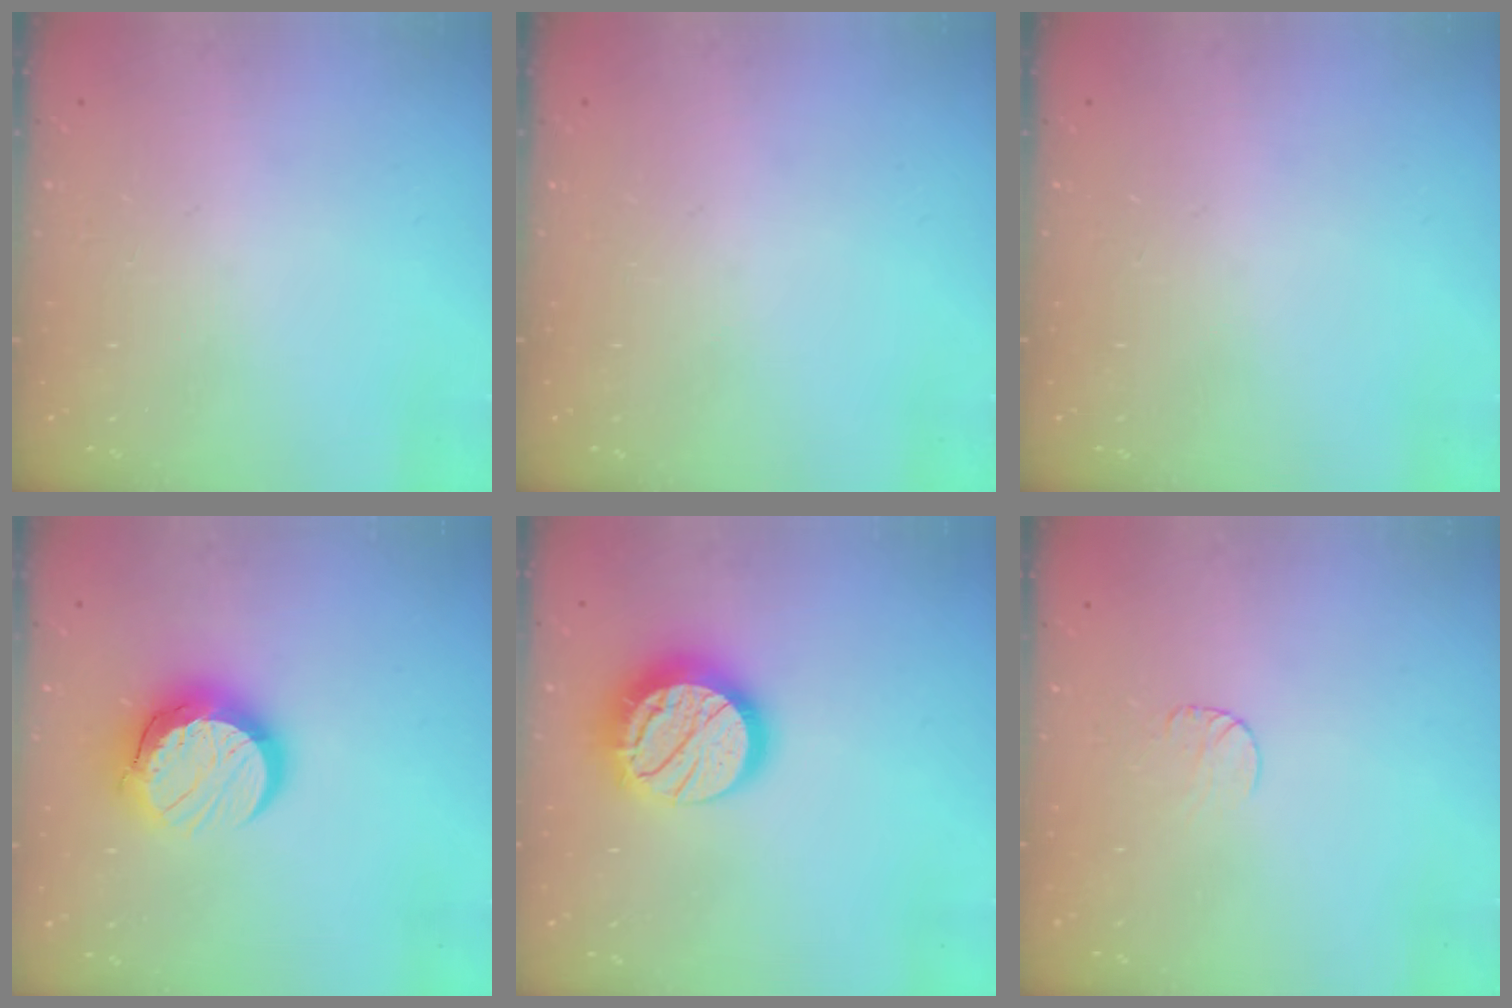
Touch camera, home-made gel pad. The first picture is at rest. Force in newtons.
{"total": 0.0}
{"total": 0.0}
{"total": 13.1, "press": 13.1, "slide": 1.2}
{"total": 17.9, "press": 17.9, "slide": 1.0}
{"total": 5.7, "press": 5.7, "slide": 0.5}